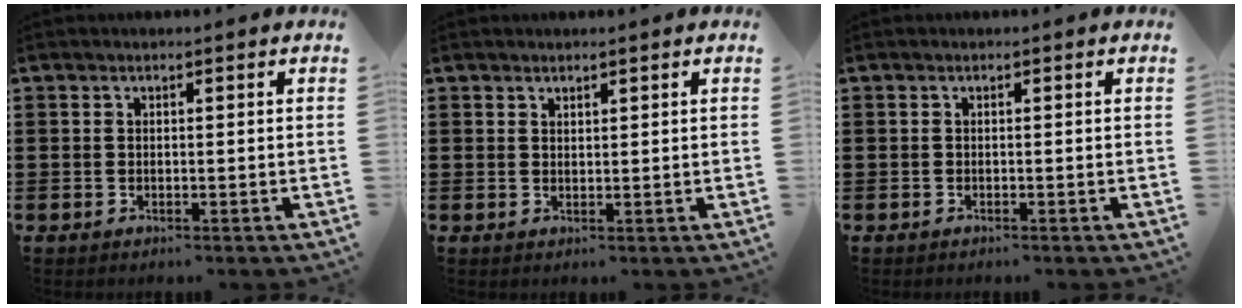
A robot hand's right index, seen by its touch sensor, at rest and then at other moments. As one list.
[{"total": 1.2, "force": [1.2, 0.4, 0.0], "torque": [-0.001, 0.002, 0.023]}, {"total": 0.0}]